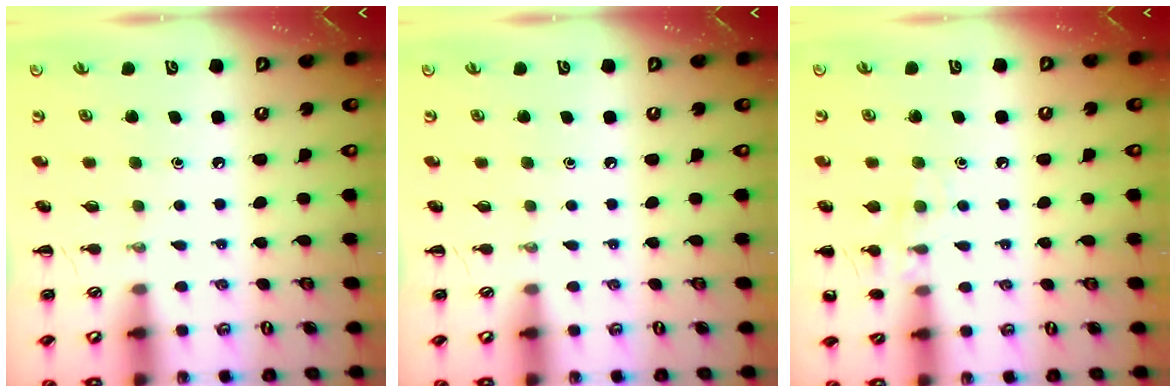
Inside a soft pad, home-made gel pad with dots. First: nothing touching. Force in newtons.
{"total": 0.0}
{"total": 8.0, "press": 7.8, "slide": 1.7}